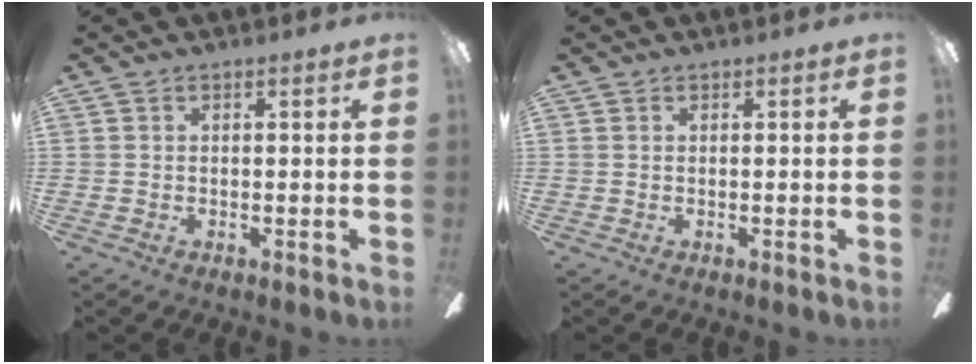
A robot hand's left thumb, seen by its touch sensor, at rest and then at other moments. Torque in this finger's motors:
{"motor_torque": [-0.03, -0.03, 0.05, -0.01, 0.00]}